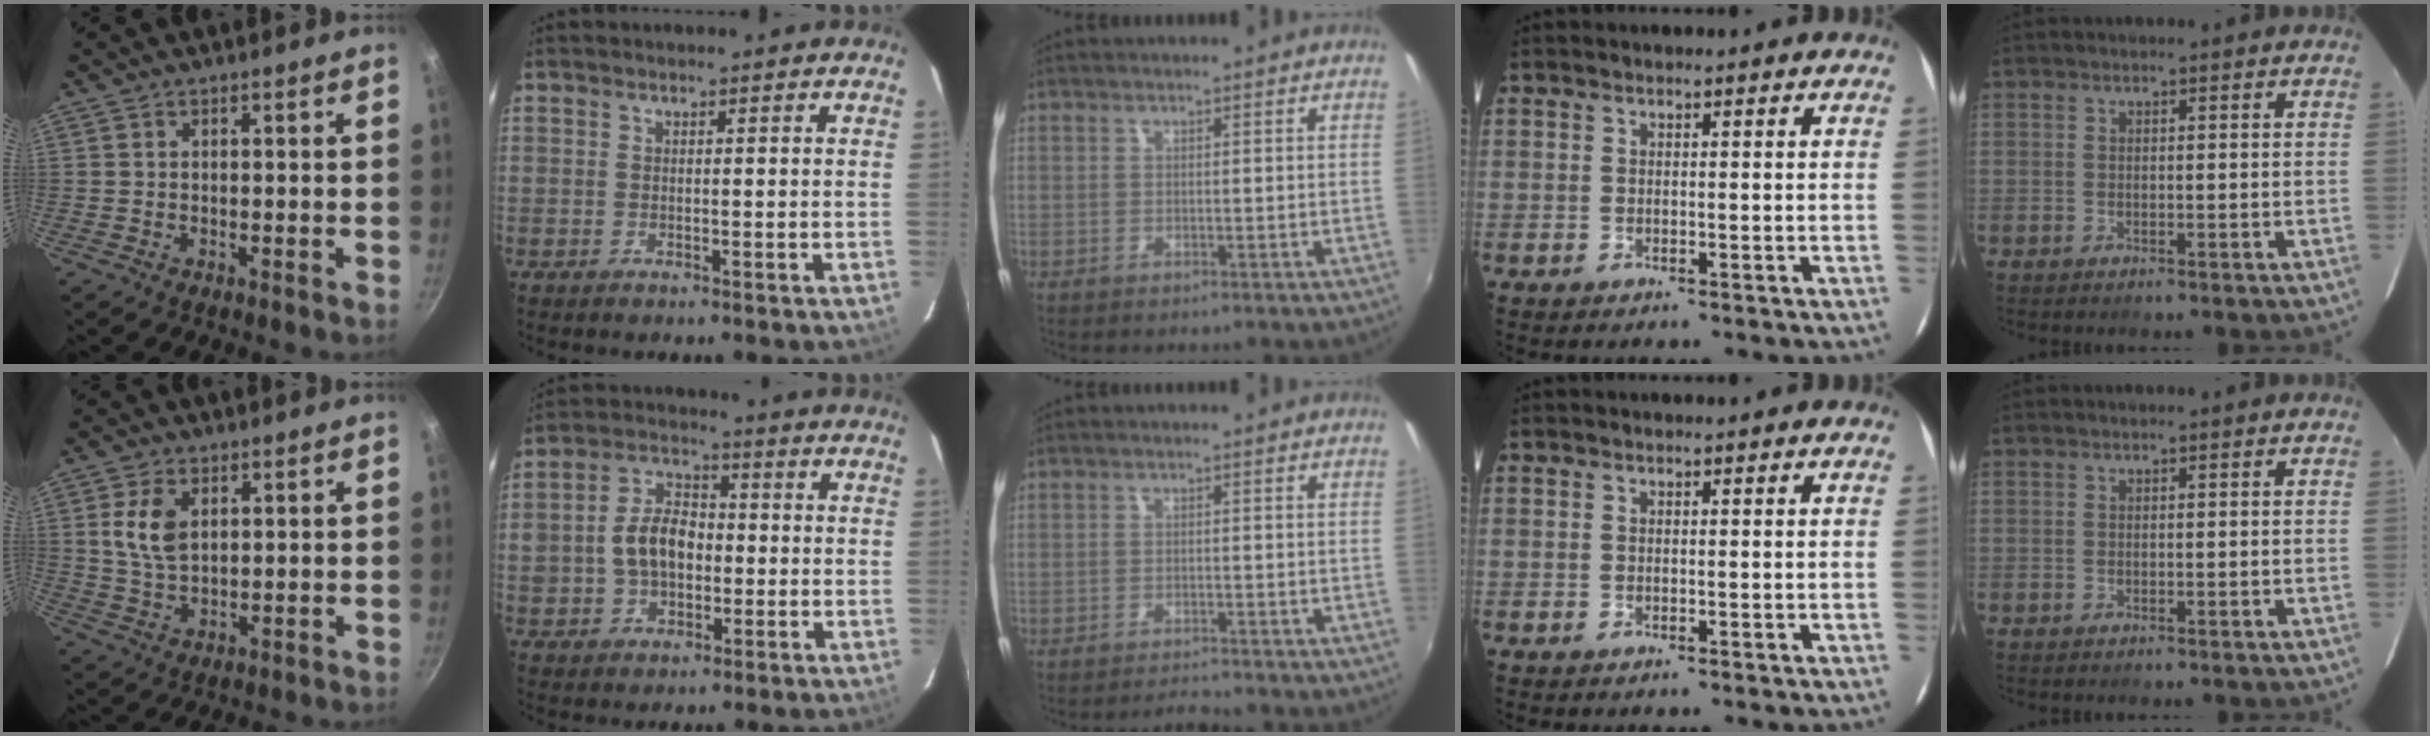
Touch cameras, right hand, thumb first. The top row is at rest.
{"thumb": {"total": 7.3, "force": [2.1, 4.4, 5.4], "torque": [-0.099, -0.007, 0.041]}, "index": {"total": 9.3, "force": [-0.9, 6.5, 6.5], "torque": [-0.131, 0.023, -0.010]}, "middle": {"total": 1.8, "force": [-1.8, 0.0, 0.1], "torque": [-0.011, -0.004, -0.033]}}